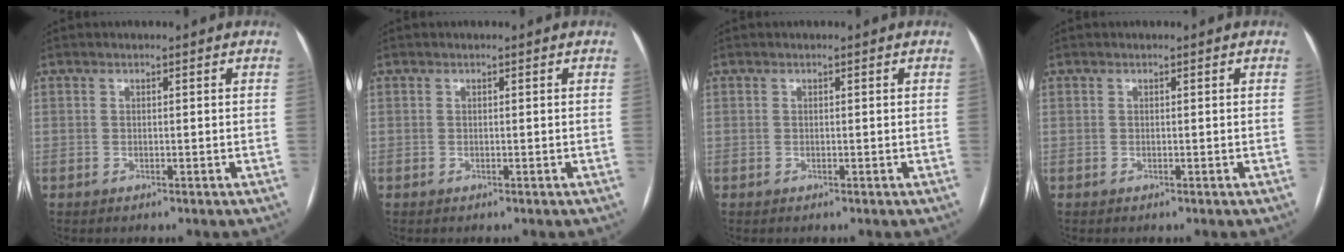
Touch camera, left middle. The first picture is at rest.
{"total": 0.0}
{"total": 0.0}
{"total": 0.0}